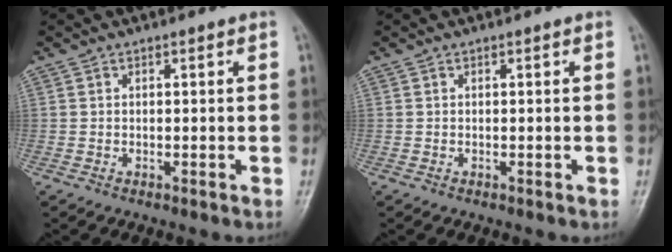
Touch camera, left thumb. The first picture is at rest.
{"total": 0.0}